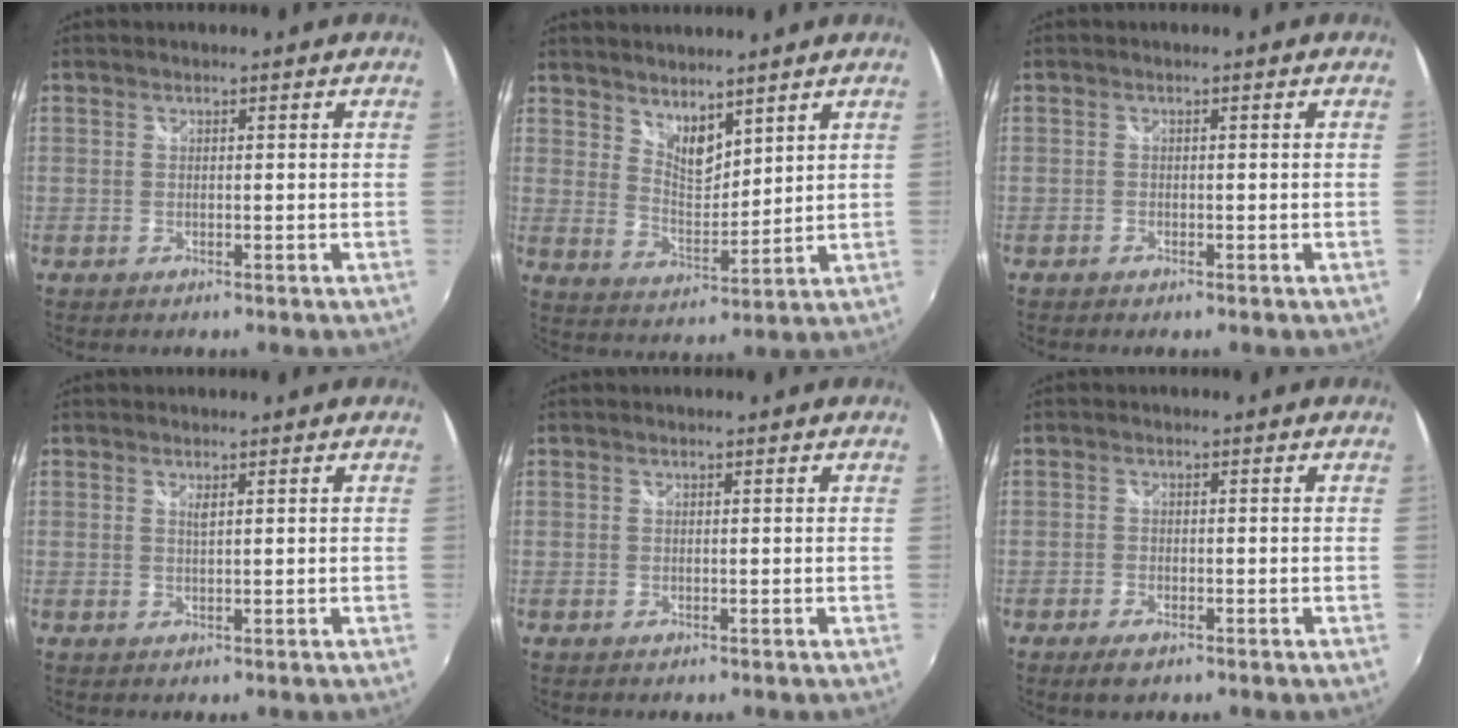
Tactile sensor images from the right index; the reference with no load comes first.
{"total": 6.7, "force": [5.5, 2.5, 3.0], "torque": [-0.040, -0.005, 0.099]}
{"total": 0.6, "force": [-0.5, 0.3, 0.2], "torque": [-0.006, -0.004, -0.011]}
{"total": 0.9, "force": [0.5, 0.1, 0.7], "torque": [-0.013, 0.000, 0.009]}
{"total": 0.0}
{"total": 2.7, "force": [-1.8, 1.1, 1.6], "torque": [-0.040, -0.008, -0.034]}